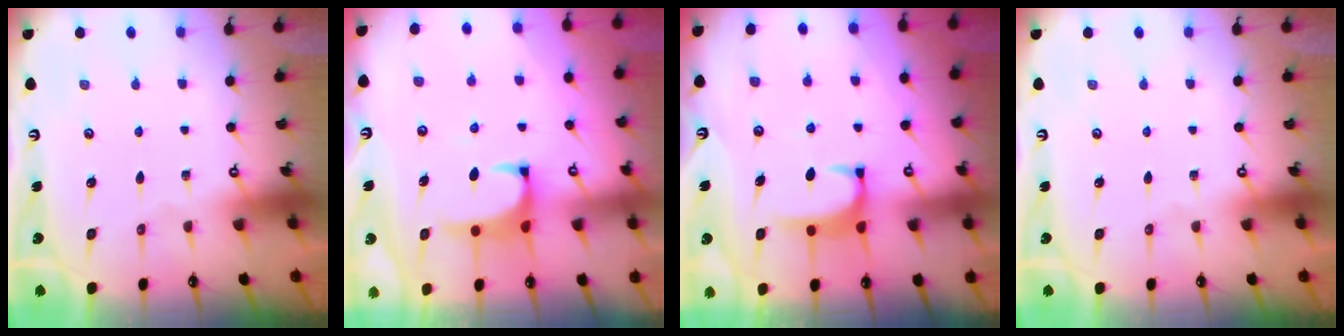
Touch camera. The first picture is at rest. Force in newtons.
{"total": 1.3, "press": 1.2, "slide": 0.5}
{"total": 2.0, "press": 2.0, "slide": 0.5}
{"total": 0.0}